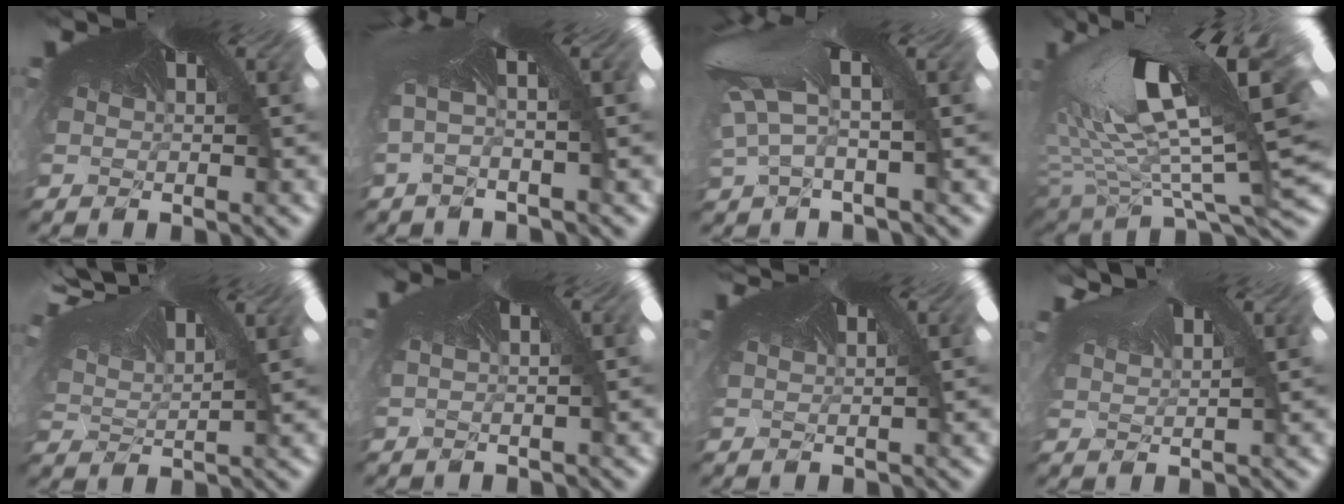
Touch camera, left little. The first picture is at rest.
{"total": 3.6, "force": [-2.7, -1.6, 1.7], "torque": [-0.038, 0.002, -0.025]}
{"total": 3.6, "force": [-2.9, -2.0, 0.7], "torque": [-0.061, -0.028, -0.015]}
{"total": 2.9, "force": [-2.8, 0.3, 0.7], "torque": [-0.066, -0.055, -0.024]}
{"total": 1.4, "force": [0.6, -0.3, 1.2], "torque": [-0.054, 0.010, 0.016]}
{"total": 0.7, "force": [-0.4, 0.0, 0.6], "torque": [-0.025, 0.013, -0.003]}
{"total": 0.7, "force": [0.3, -0.2, -0.6], "torque": [-0.012, 0.009, -0.002]}
{"total": 1.8, "force": [0.8, 1.2, 1.0], "torque": [-0.060, 0.012, 0.024]}